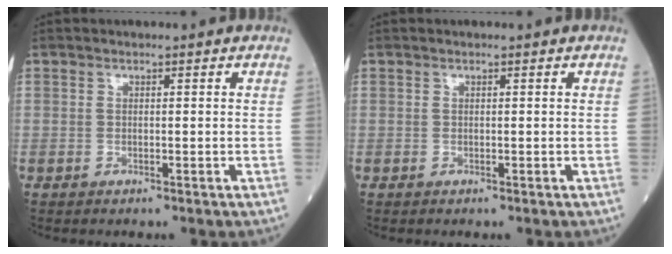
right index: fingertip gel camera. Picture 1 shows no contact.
{"total": 0.0}